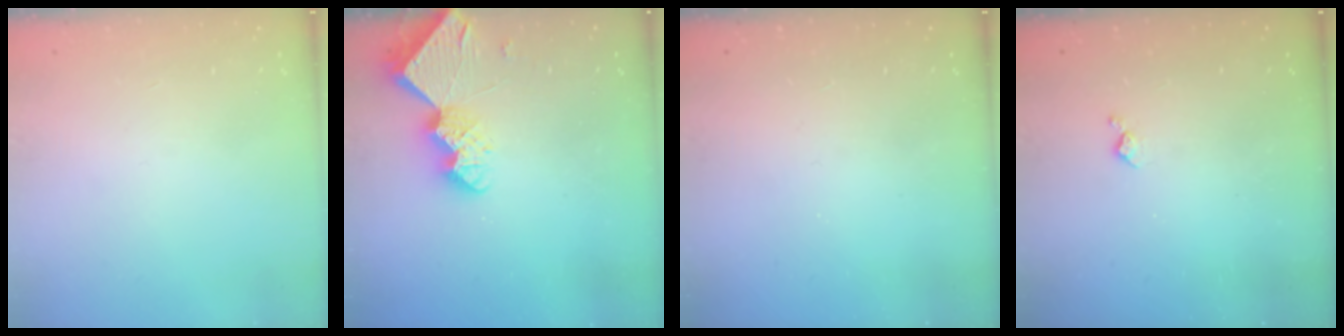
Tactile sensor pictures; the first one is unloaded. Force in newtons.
{"total": 10.0, "press": 10.0, "slide": 1.0}
{"total": 0.0}
{"total": 3.2, "press": 3.1, "slide": 0.6}